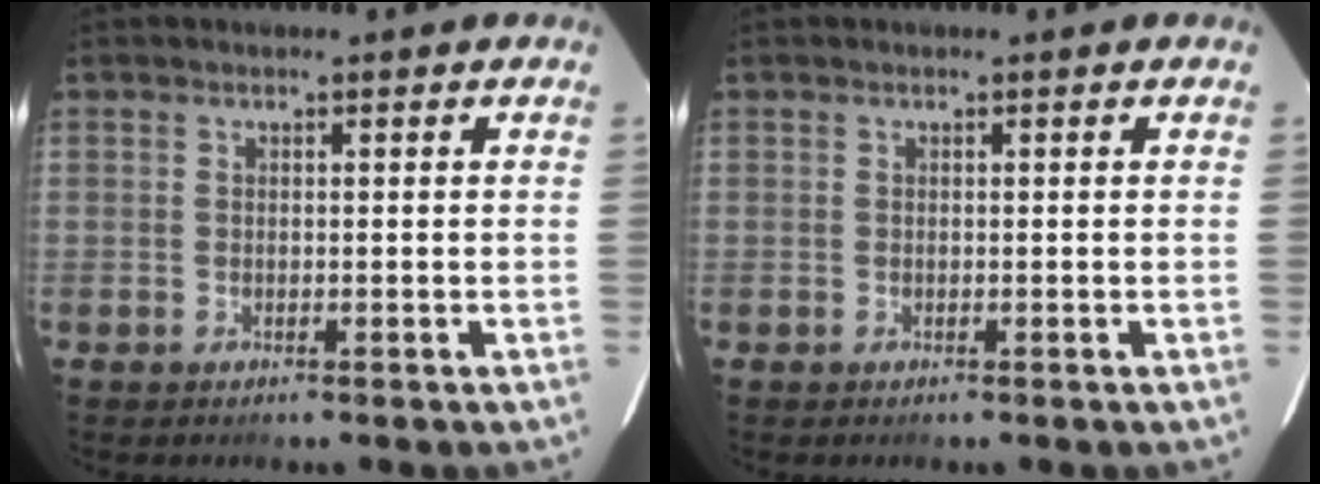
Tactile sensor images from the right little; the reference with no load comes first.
{"total": 0.0}